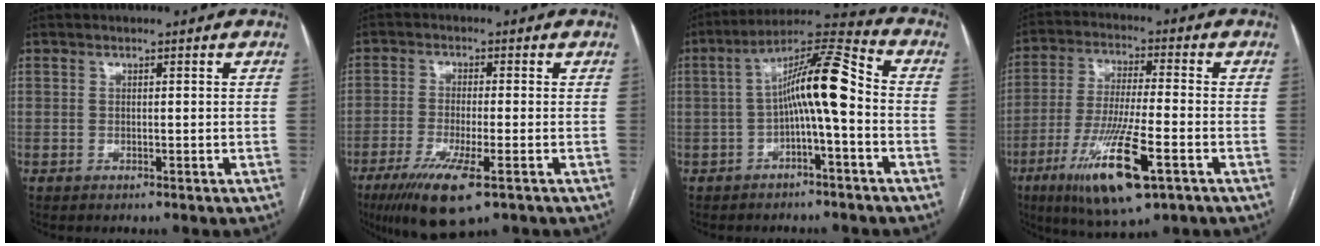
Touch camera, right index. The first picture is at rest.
{"total": 10.0, "force": [-5.6, 1.6, 8.1], "torque": [-0.145, -0.026, -0.093]}
{"total": 10.9, "force": [-1.1, 1.2, 10.8], "torque": [-0.183, 0.036, -0.021]}
{"total": 15.0, "force": [-6.9, 2.1, 13.1], "torque": [-0.257, -0.031, -0.118]}